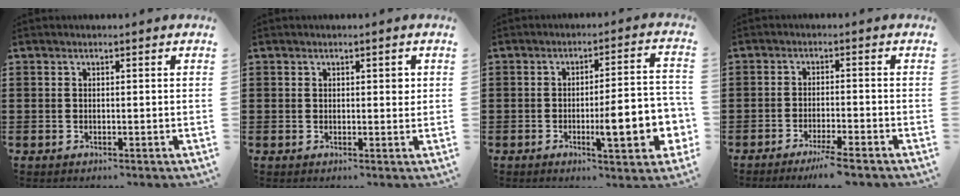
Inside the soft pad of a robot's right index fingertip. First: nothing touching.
{"total": 1.3, "force": [0.6, 0.8, 0.9], "torque": [-0.010, 0.002, 0.008]}
{"total": 10.4, "force": [-2.6, 2.4, 9.7], "torque": [-0.144, -0.009, -0.042]}
{"total": 3.4, "force": [-2.9, -0.4, 1.8], "torque": [-0.036, -0.008, -0.055]}